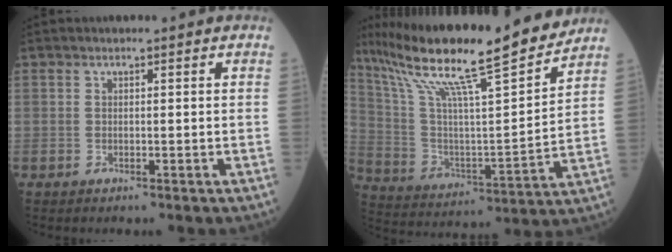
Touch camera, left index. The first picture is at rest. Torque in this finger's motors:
{"motor_torque": [1.02, -1.12, 0.63, 0.14]}